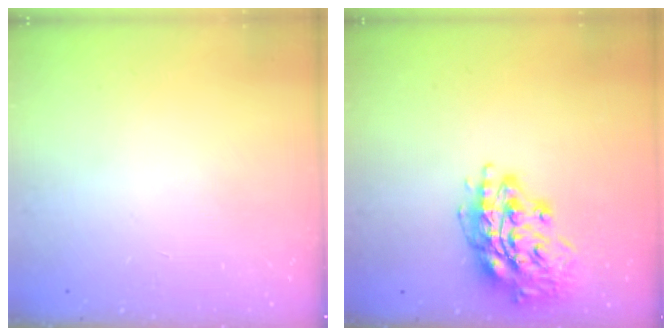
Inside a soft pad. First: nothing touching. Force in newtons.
{"total": 15.6, "press": 15.6, "slide": 1.3}